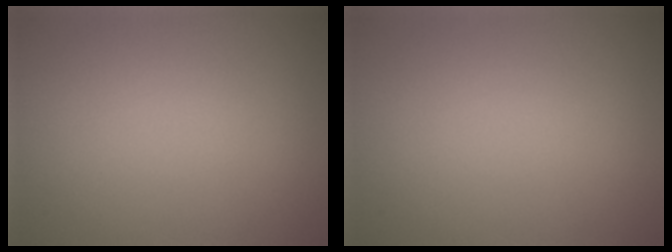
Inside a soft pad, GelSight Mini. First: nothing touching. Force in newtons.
{"total": 0.0}